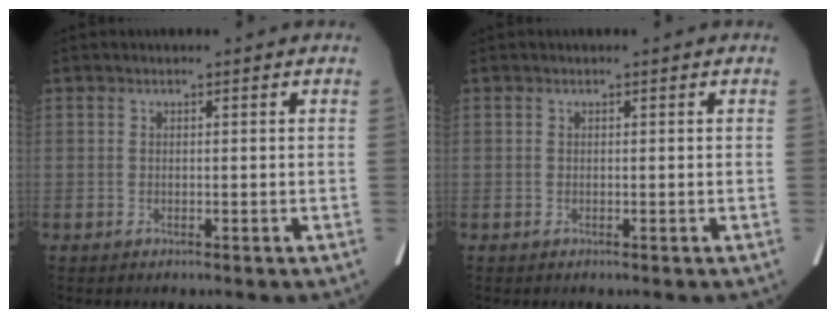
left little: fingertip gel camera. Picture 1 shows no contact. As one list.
[{"total": 0.0}]